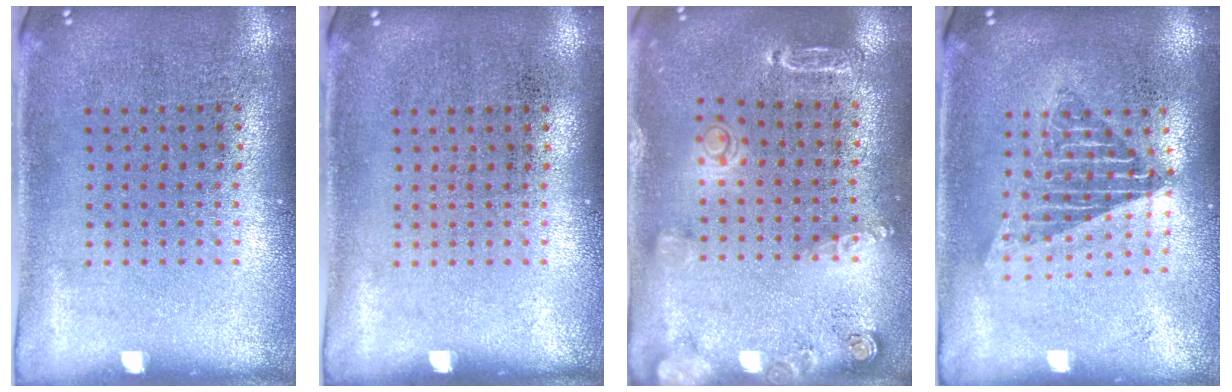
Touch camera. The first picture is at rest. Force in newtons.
{"total": 0.0}
{"total": 1.6, "press": 1.6, "slide": 0.1}
{"total": 1.6, "press": 1.4, "slide": 0.9}